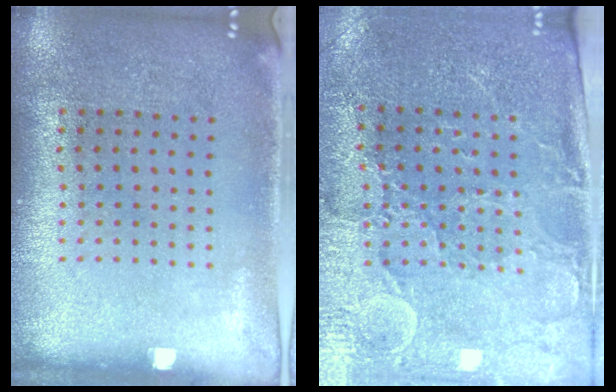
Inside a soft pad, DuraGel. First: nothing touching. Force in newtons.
{"total": 3.3, "press": 3.1, "slide": 1.1}